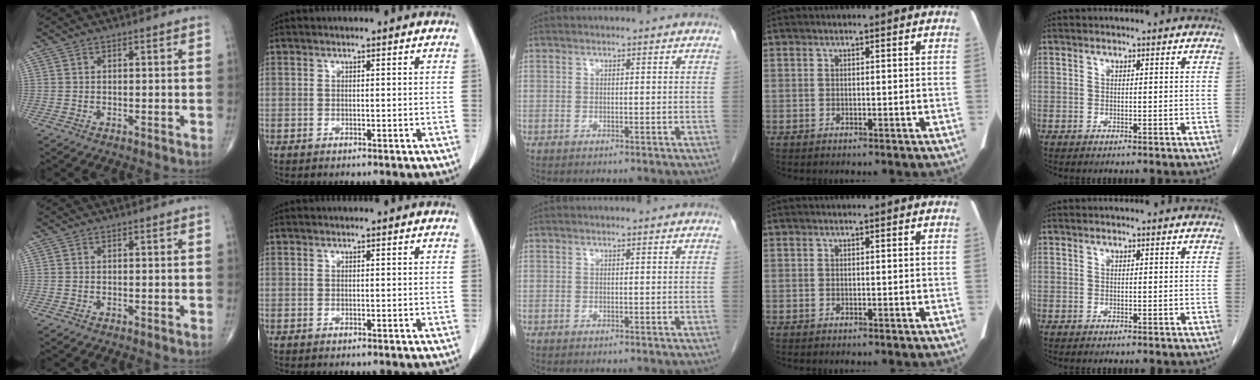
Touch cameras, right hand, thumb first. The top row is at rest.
{}